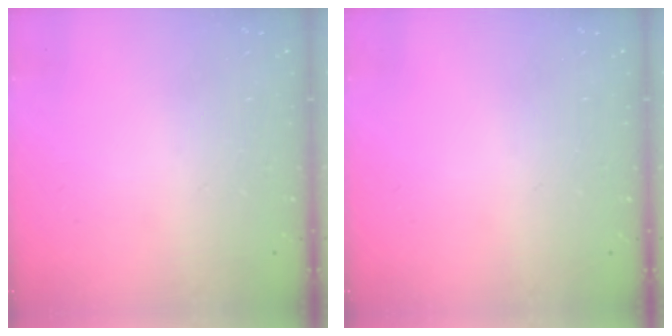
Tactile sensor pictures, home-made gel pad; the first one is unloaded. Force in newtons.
{"total": 0.0}